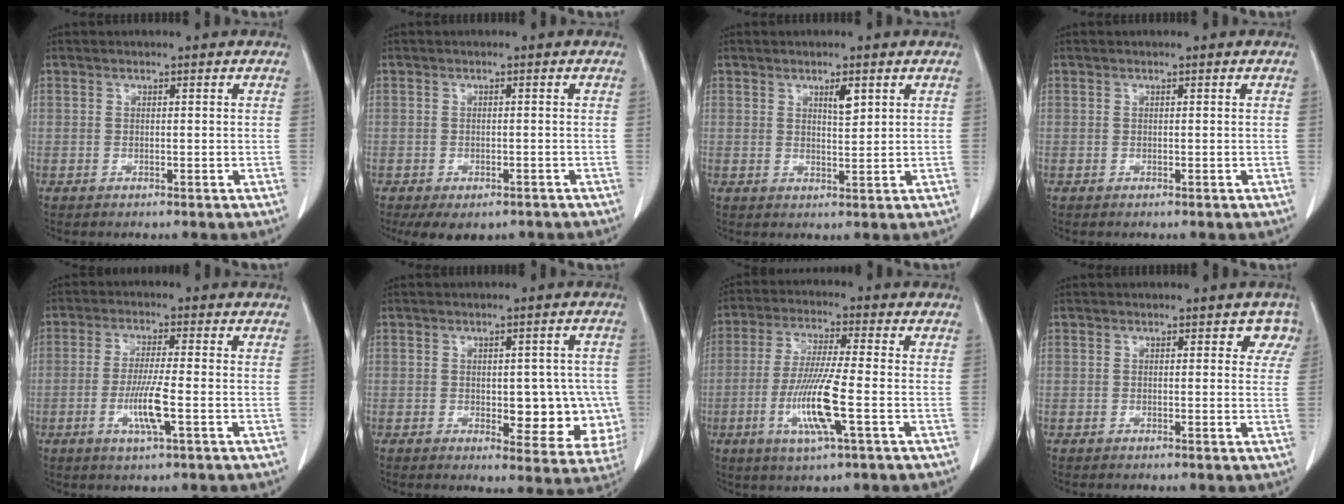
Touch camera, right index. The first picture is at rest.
{"total": 5.2, "force": [-3.7, 2.9, 2.2], "torque": [-0.021, -0.002, -0.048]}
{"total": 2.5, "force": [1.4, 0.6, 2.0], "torque": [-0.037, -0.003, 0.024]}
{"total": 0.0}
{"total": 6.3, "force": [-1.9, 0.1, 6.0], "torque": [-0.115, -0.009, -0.034]}
{"total": 10.2, "force": [-1.3, 5.0, 8.8], "torque": [-0.085, 0.009, -0.002]}
{"total": 10.4, "force": [-3.0, 0.1, 10.0], "torque": [-0.201, -0.013, -0.060]}
{"total": 2.6, "force": [1.4, 1.7, 1.4], "torque": [0.008, 0.002, 0.002]}